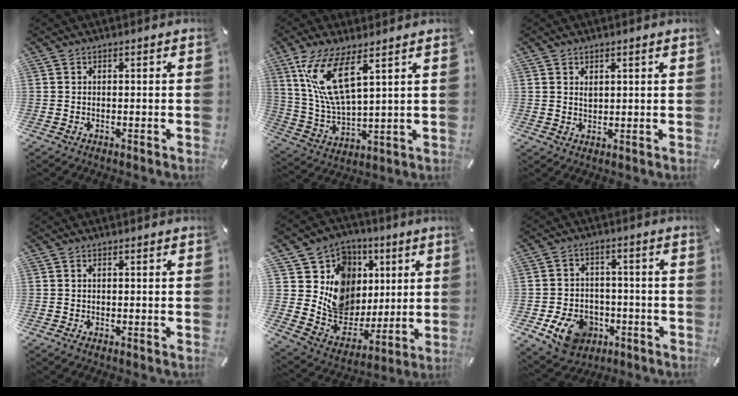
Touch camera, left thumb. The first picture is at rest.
{"total": 13.7, "force": [7.2, 4.5, 10.7], "torque": [-0.248, -0.024, 0.126]}
{"total": 1.6, "force": [1.1, 0.8, 0.8], "torque": [-0.008, -0.005, 0.019]}
{"total": 0.7, "force": [-0.1, 0.1, 0.7], "torque": [-0.011, -0.002, -0.003]}
{"total": 14.2, "force": [2.7, 13.4, 3.9], "torque": [-0.048, -0.036, 0.073]}
{"total": 10.4, "force": [-4.5, 7.9, 4.9], "torque": [-0.098, 0.032, -0.077]}